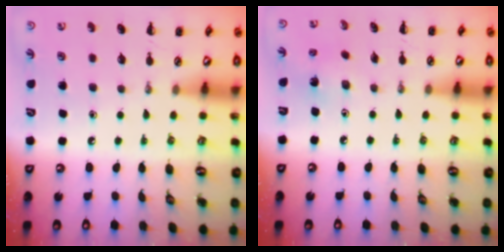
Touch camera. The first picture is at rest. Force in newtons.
{"total": 2.1, "press": 2.0, "slide": 0.7}